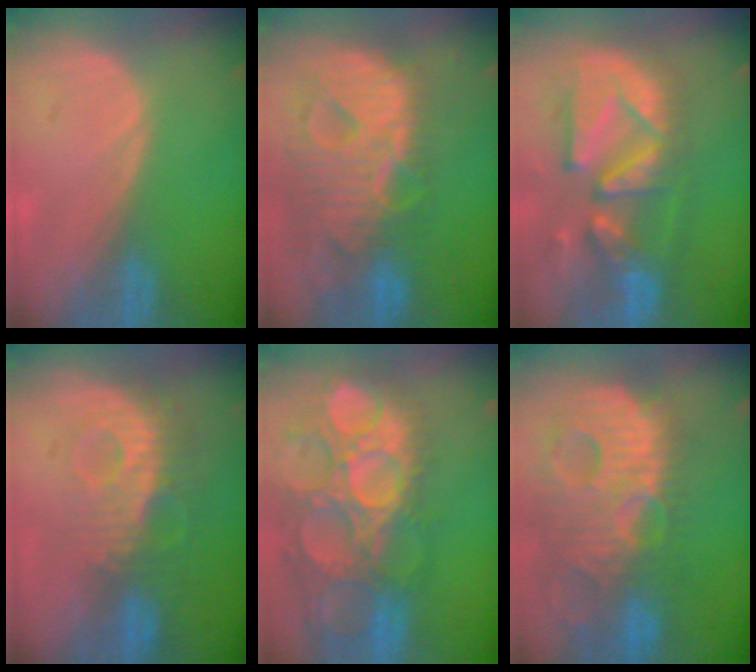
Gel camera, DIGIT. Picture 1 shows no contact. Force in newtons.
{"total": 12.9, "press": 11.0, "slide": 6.9}
{"total": 13.1, "press": 11.4, "slide": 6.5}
{"total": 9.2, "press": 8.1, "slide": 4.4}
{"total": 15.3, "press": 12.6, "slide": 8.7}
{"total": 14.3, "press": 12.3, "slide": 7.2}